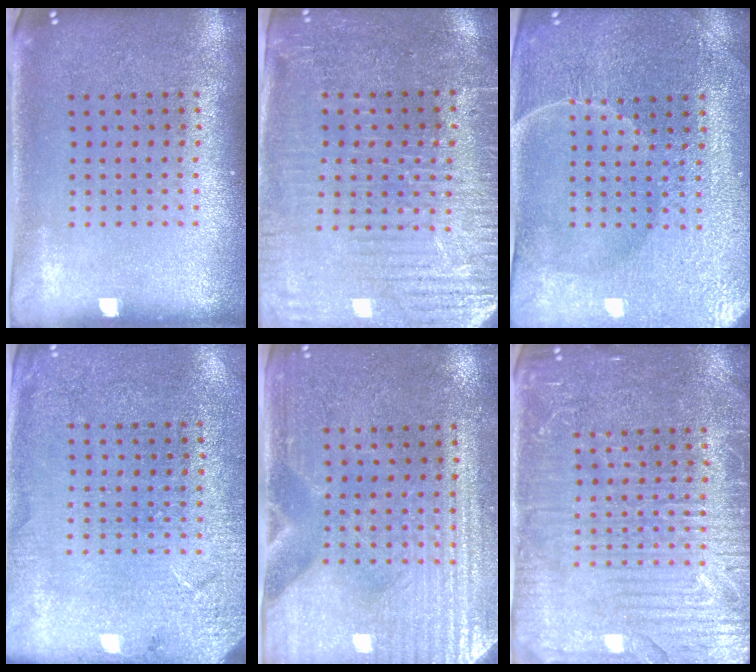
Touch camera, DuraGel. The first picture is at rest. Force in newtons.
{"total": 3.6, "press": 3.4, "slide": 1.3}
{"total": 4.2, "press": 4.0, "slide": 1.2}
{"total": 2.6, "press": 2.5, "slide": 0.7}
{"total": 3.6, "press": 3.2, "slide": 1.6}
{"total": 4.1, "press": 4.0, "slide": 1.1}